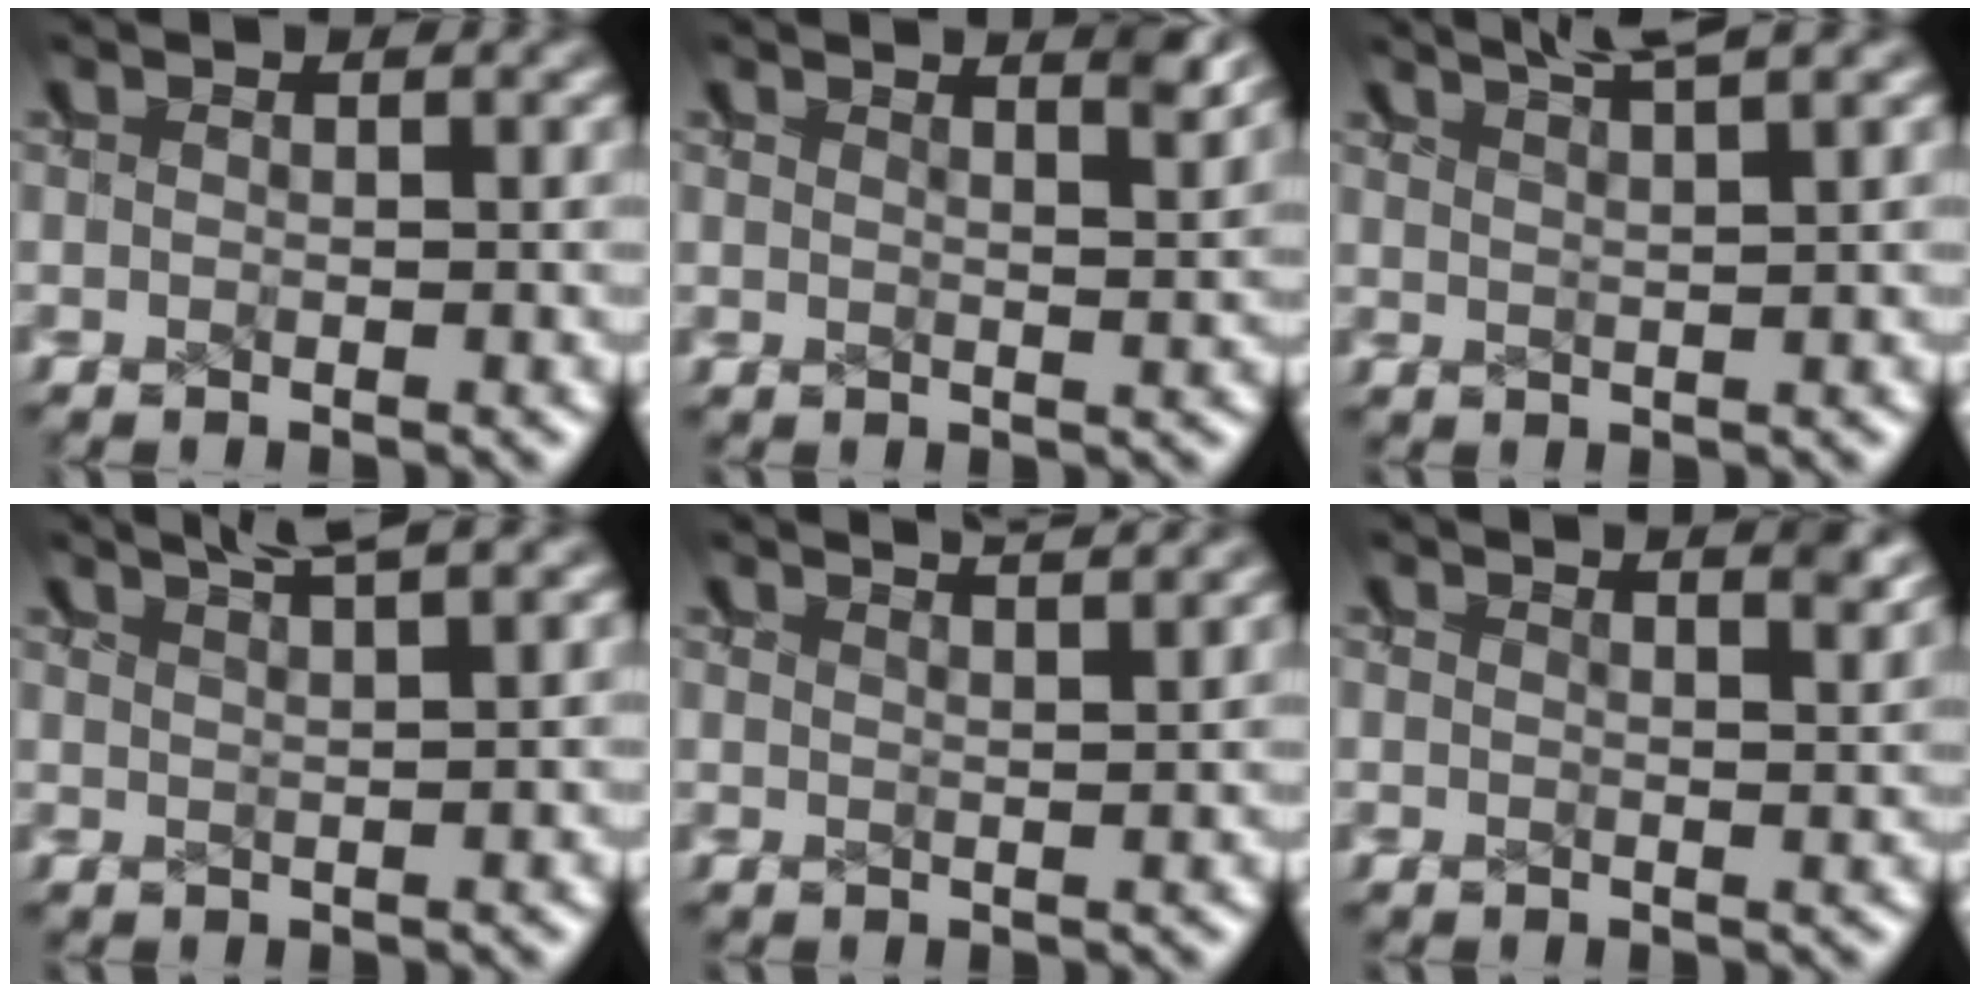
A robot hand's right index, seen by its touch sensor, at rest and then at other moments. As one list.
[{"total": 2.3, "force": [2.1, -0.2, 0.9], "torque": [-0.015, -0.003, 0.035]}, {"total": 3.7, "force": [3.4, -0.2, 1.4], "torque": [-0.006, 0.011, 0.057]}, {"total": 3.4, "force": [3.1, -0.2, 1.2], "torque": [-0.007, 0.011, 0.053]}, {"total": 2.6, "force": [2.5, -0.7, 0.3], "torque": [-0.002, 0.002, 0.044]}, {"total": 2.2, "force": [2.0, -0.2, 0.9], "torque": [-0.012, -0.003, 0.032]}]